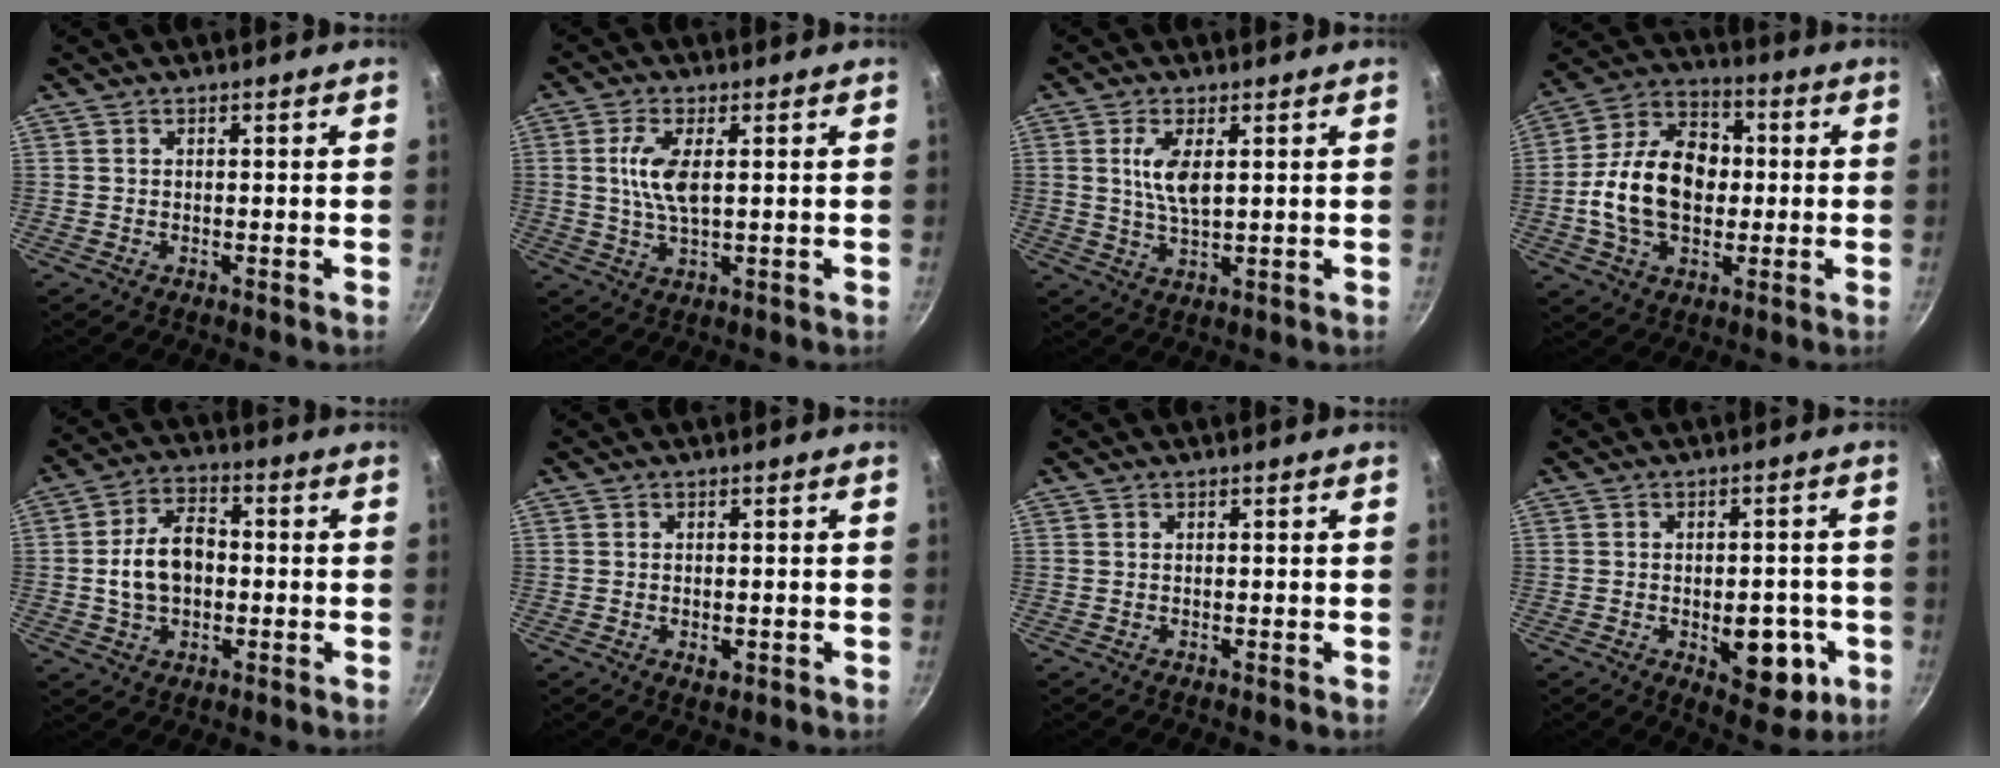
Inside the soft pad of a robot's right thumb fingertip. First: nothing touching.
{"total": 6.8, "force": [1.1, 2.6, 6.2], "torque": [-0.130, 0.000, 0.021]}
{"total": 6.2, "force": [1.5, 2.5, 5.4], "torque": [-0.103, -0.008, 0.030]}
{"total": 17.6, "force": [-0.6, 12.3, 12.6], "torque": [-0.189, 0.032, -0.024]}
{"total": 10.1, "force": [-0.5, 6.8, 7.4], "torque": [-0.112, 0.025, -0.014]}
{"total": 2.3, "force": [-0.7, 1.3, 1.7], "torque": [-0.026, -0.002, -0.009]}
{"total": 0.0}
{"total": 10.8, "force": [-3.1, 5.8, 8.5], "torque": [-0.069, 0.008, -0.032]}